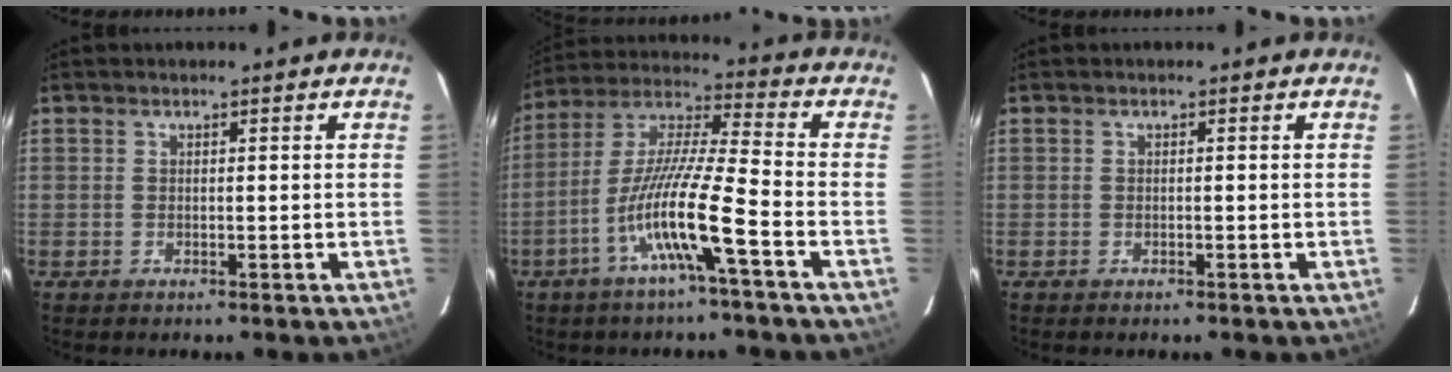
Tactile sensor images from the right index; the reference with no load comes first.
{"total": 13.9, "force": [-5.9, 0.1, 12.6], "torque": [-0.255, 0.003, -0.116]}
{"total": 0.9, "force": [-0.5, 0.4, 0.7], "torque": [-0.018, -0.001, -0.005]}